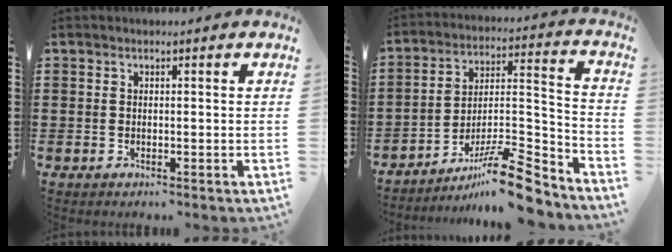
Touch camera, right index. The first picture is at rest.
{"total": 12.3, "force": [-9.7, 1.7, 7.4], "torque": [-0.107, 0.036, -0.179]}